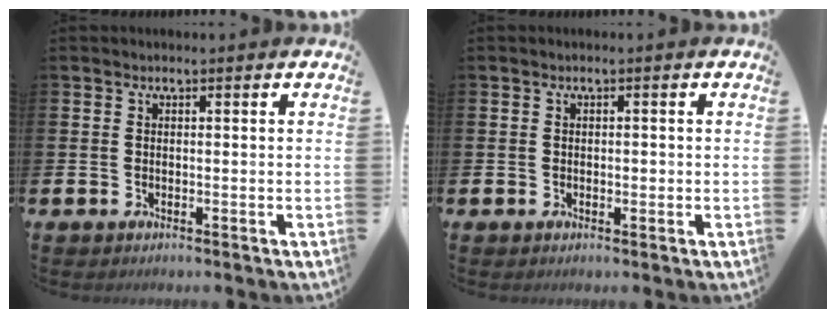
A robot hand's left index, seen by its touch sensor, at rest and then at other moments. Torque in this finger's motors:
{"motor_torque": [0.04, 0.15, 0.10, 0.01]}